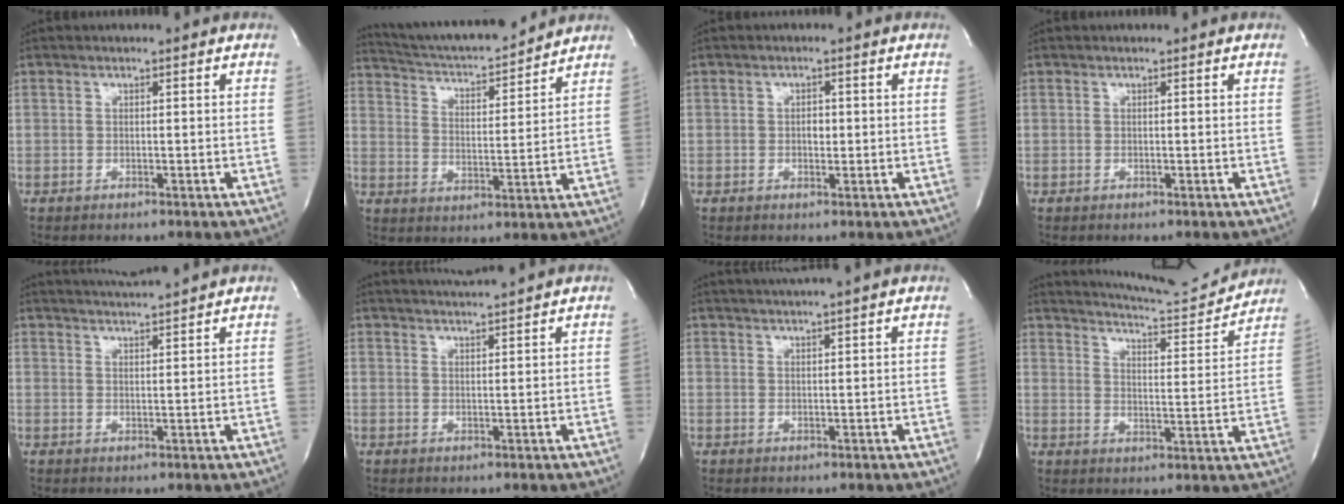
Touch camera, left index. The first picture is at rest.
{"total": 15.1, "force": [14.1, 1.4, 5.1], "torque": [-0.089, 0.001, 0.222]}
{"total": 1.5, "force": [-0.3, 0.9, 1.2], "torque": [-0.019, 0.000, -0.004]}
{"total": 0.0}
{"total": 5.7, "force": [5.4, -1.2, 1.5], "torque": [-0.029, 0.007, 0.083]}
{"total": 4.2, "force": [3.8, -1.2, 1.0], "torque": [-0.016, 0.004, 0.061]}
{"total": 5.9, "force": [5.2, -1.1, 2.7], "torque": [-0.039, 0.018, 0.071]}
{"total": 12.3, "force": [12.1, -0.3, 2.3], "torque": [-0.041, -0.029, 0.166]}